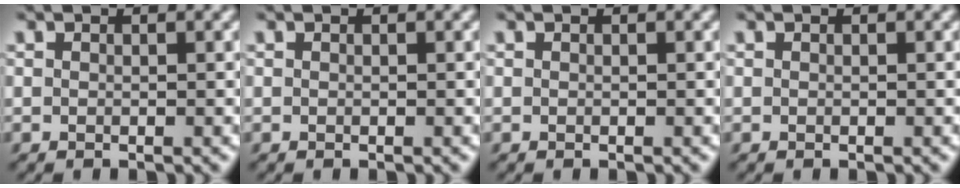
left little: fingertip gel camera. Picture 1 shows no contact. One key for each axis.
{"total": 0.0}
{"total": 0.0}
{"total": 0.0}